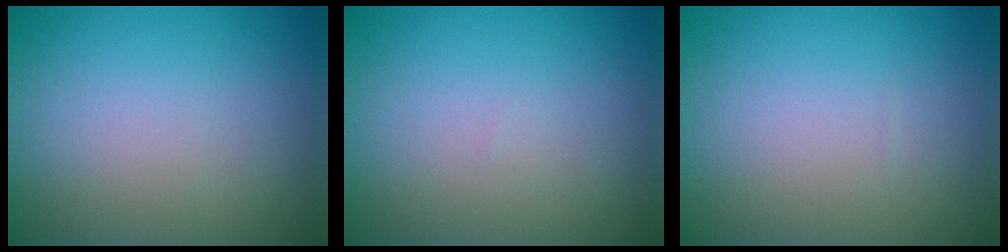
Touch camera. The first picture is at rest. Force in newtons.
{"total": 0.0}
{"total": 0.0}